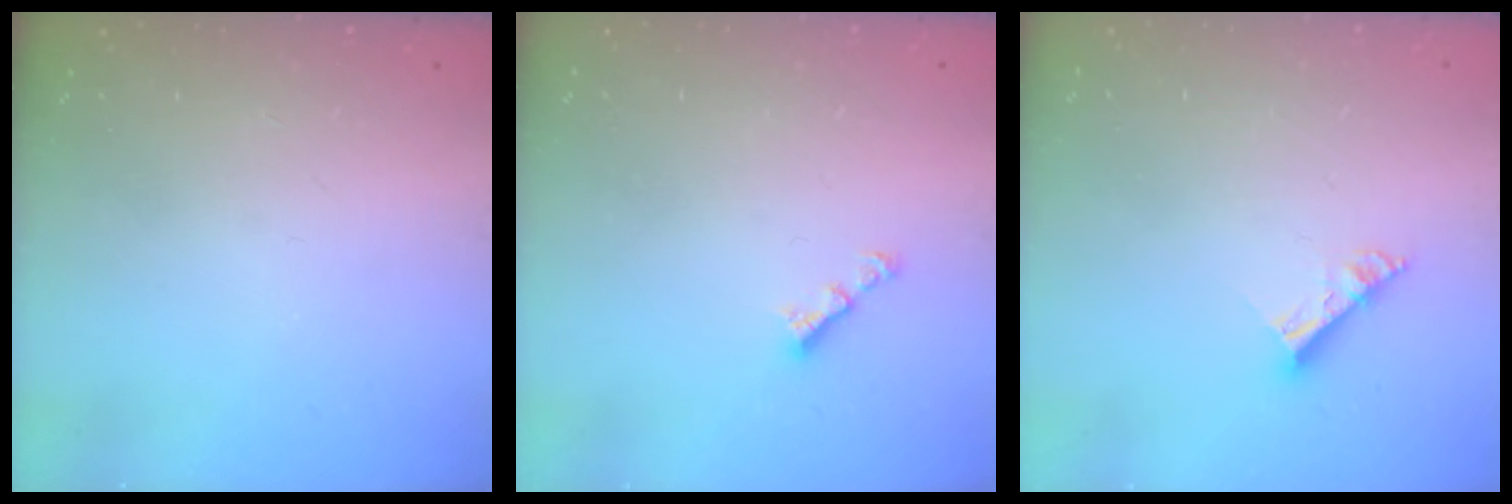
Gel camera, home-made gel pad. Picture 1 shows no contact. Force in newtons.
{"total": 2.8, "press": 2.7, "slide": 0.5}
{"total": 6.6, "press": 6.5, "slide": 0.7}